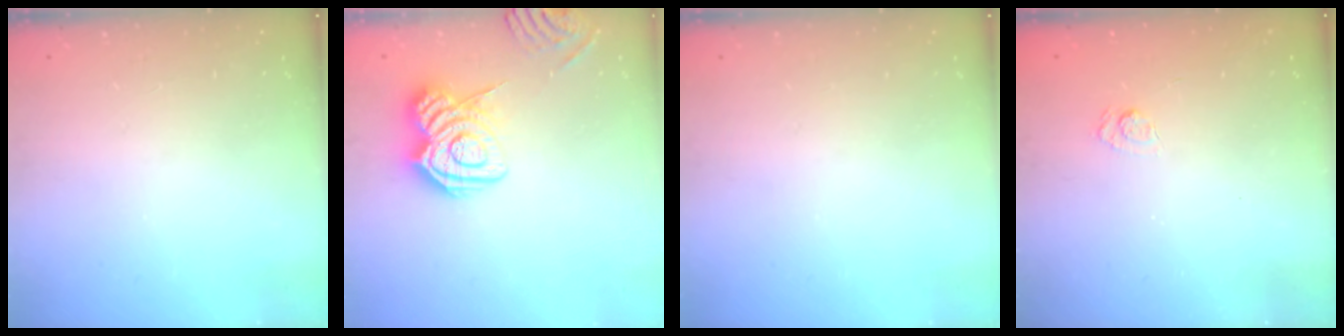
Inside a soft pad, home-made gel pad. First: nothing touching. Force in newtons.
{"total": 10.2, "press": 10.1, "slide": 1.4}
{"total": 0.0}
{"total": 2.5, "press": 2.1, "slide": 1.3}